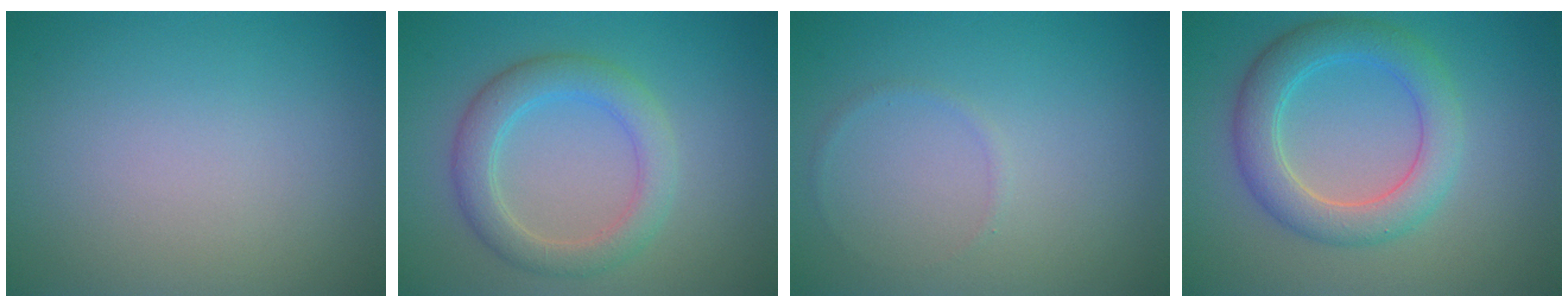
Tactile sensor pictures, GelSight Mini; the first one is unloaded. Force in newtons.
{"total": 4.0, "press": 4.0, "slide": 0.3}
{"total": 0.6, "press": 0.6, "slide": 0.1}
{"total": 5.0, "press": 5.0, "slide": 0.2}